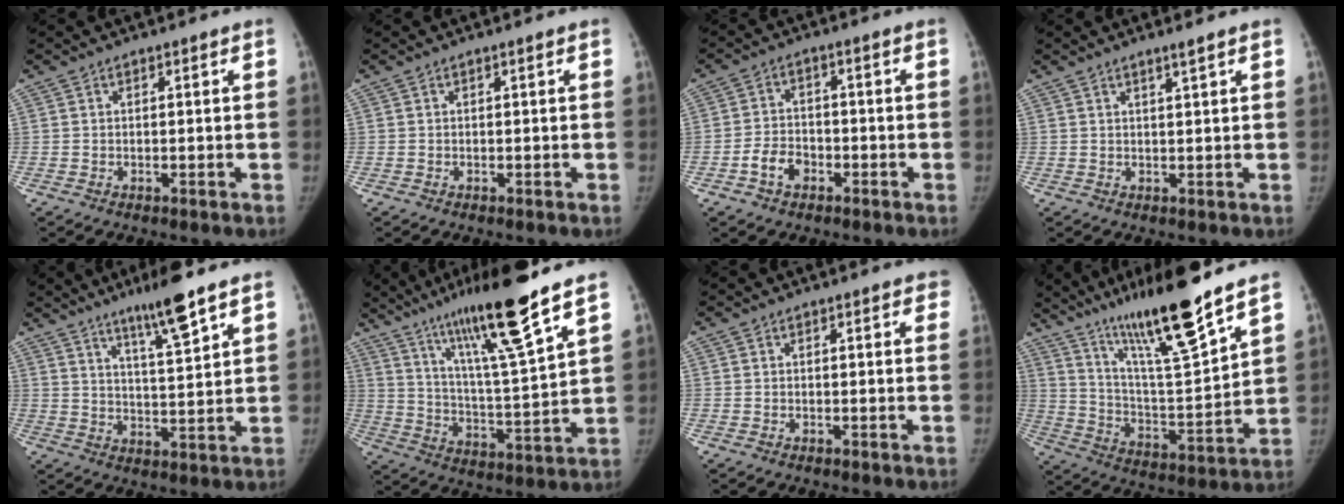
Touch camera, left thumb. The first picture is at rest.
{"total": 0.0}
{"total": 5.1, "force": [-2.5, 3.6, 2.5], "torque": [-0.035, 0.025, -0.046]}
{"total": 1.6, "force": [1.2, -0.2, 1.1], "torque": [-0.016, -0.011, 0.024]}
{"total": 9.9, "force": [6.7, 0.7, 7.1], "torque": [-0.113, -0.041, 0.116]}
{"total": 19.3, "force": [13.0, 0.8, 14.1], "torque": [-0.227, -0.061, 0.226]}
{"total": 2.2, "force": [1.3, 0.8, 1.5], "torque": [-0.003, 0.003, 0.009]}
{"total": 20.0, "force": [14.8, 1.6, 13.5], "torque": [-0.206, -0.077, 0.263]}